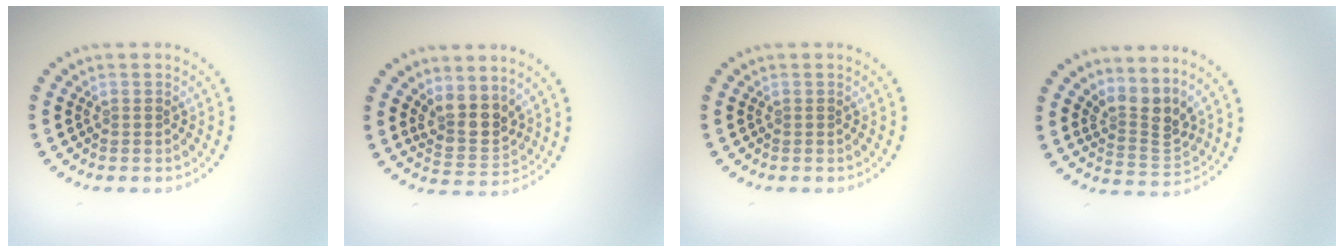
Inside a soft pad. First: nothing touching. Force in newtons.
{"total": 3.6, "press": 2.9, "slide": 2.2}
{"total": 0.0}
{"total": 3.2, "press": 2.2, "slide": 2.4}